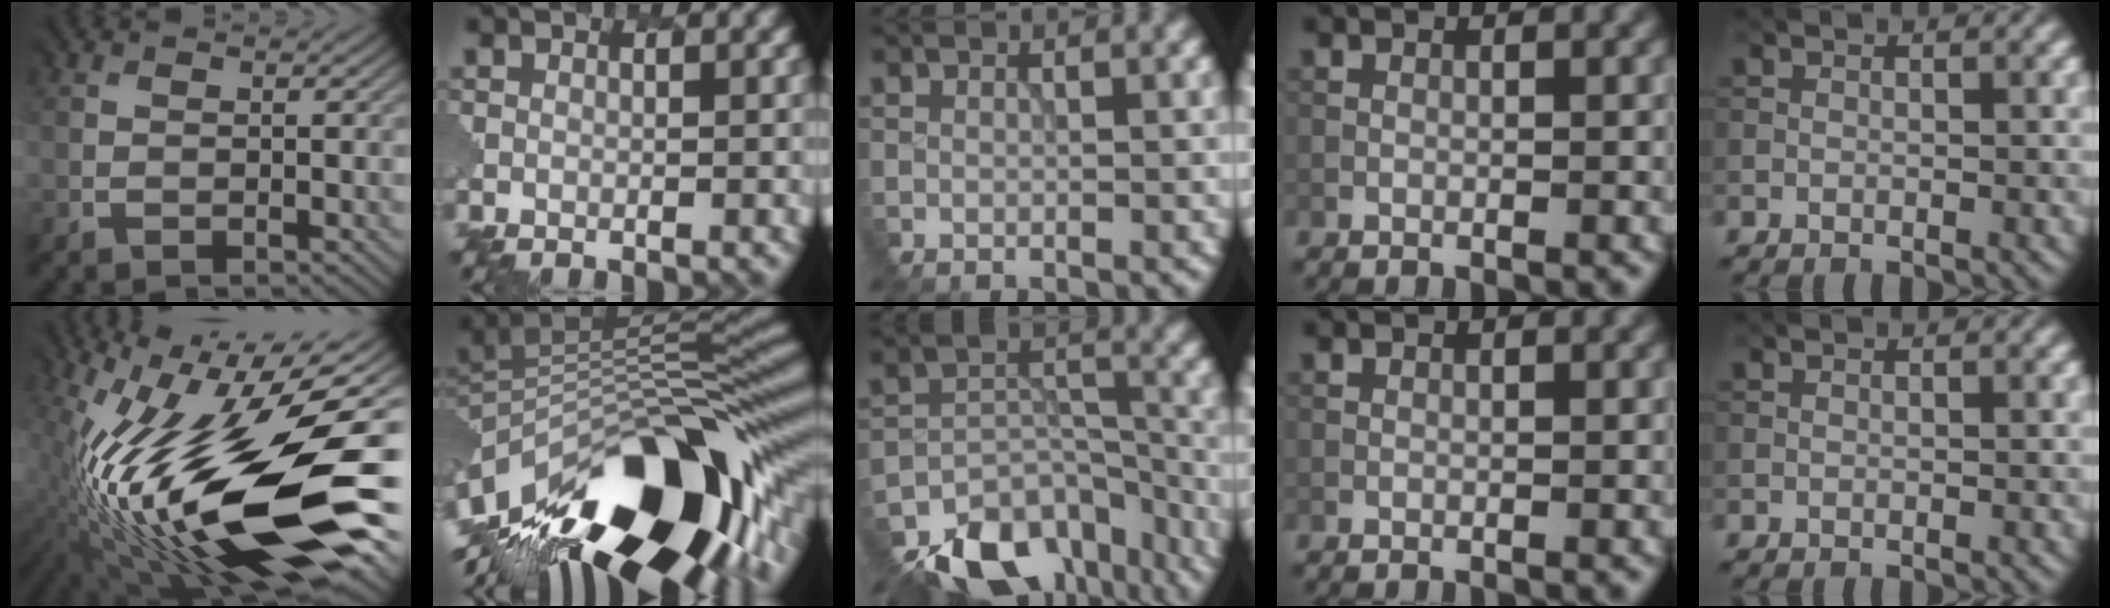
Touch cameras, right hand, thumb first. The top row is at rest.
{"thumb": {"total": 21.7, "force": [-4.6, 7.7, 19.8], "torque": [-0.382, -0.005, -0.092]}, "index": {"total": 16.4, "force": [-6.5, 7.2, 13.2], "torque": [-0.229, 0.003, -0.118]}, "middle": {"total": 11.8, "force": [-9.7, 5.1, 4.5], "torque": [-0.080, -0.005, -0.147]}}